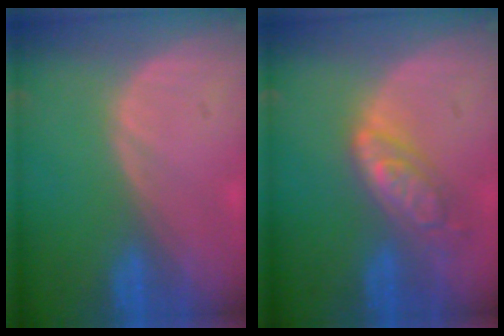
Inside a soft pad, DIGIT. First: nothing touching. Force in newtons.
{"total": 6.3, "press": 5.6, "slide": 2.9}